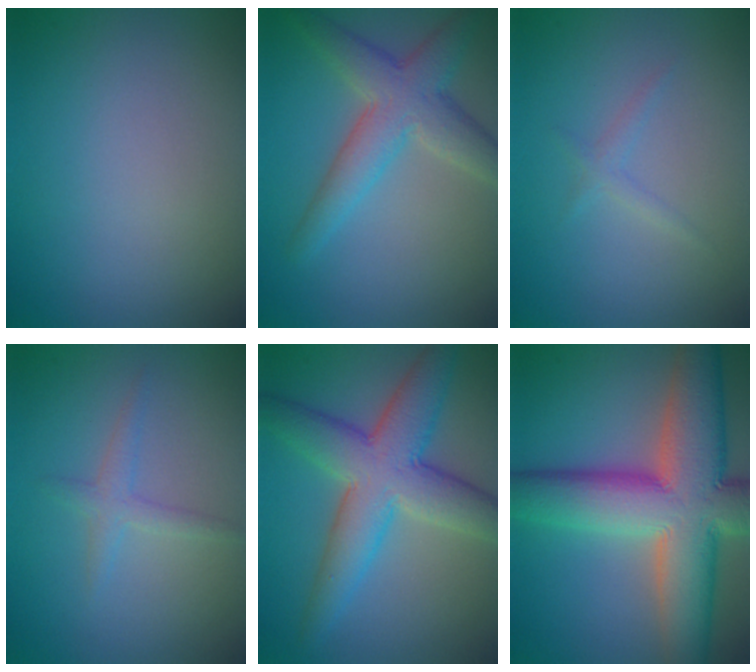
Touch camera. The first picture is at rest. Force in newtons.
{"total": 5.1, "press": 5.1, "slide": 0.3}
{"total": 0.9, "press": 0.9, "slide": 0.0}
{"total": 1.6, "press": 1.6, "slide": 0.1}
{"total": 7.6, "press": 7.6, "slide": 0.1}
{"total": 12.9, "press": 12.8, "slide": 0.7}